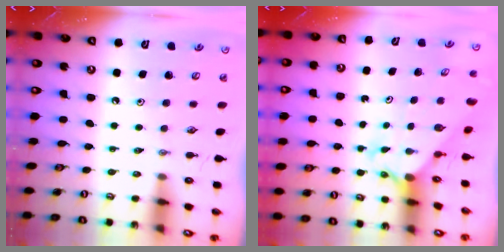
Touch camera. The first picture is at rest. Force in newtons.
{"total": 2.5, "press": 2.5, "slide": 0.2}